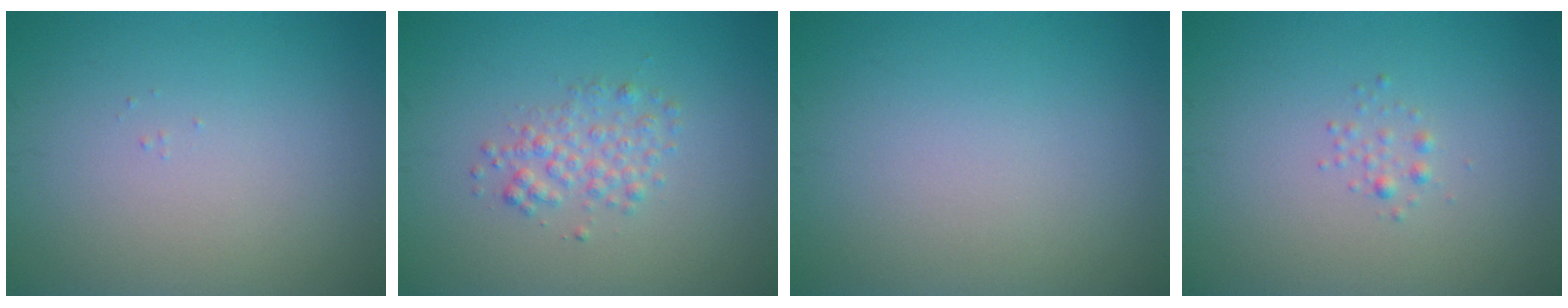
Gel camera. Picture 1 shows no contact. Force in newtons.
{"total": 2.1, "press": 2.1, "slide": 0.1}
{"total": 0.0}
{"total": 0.8, "press": 0.8, "slide": 0.0}